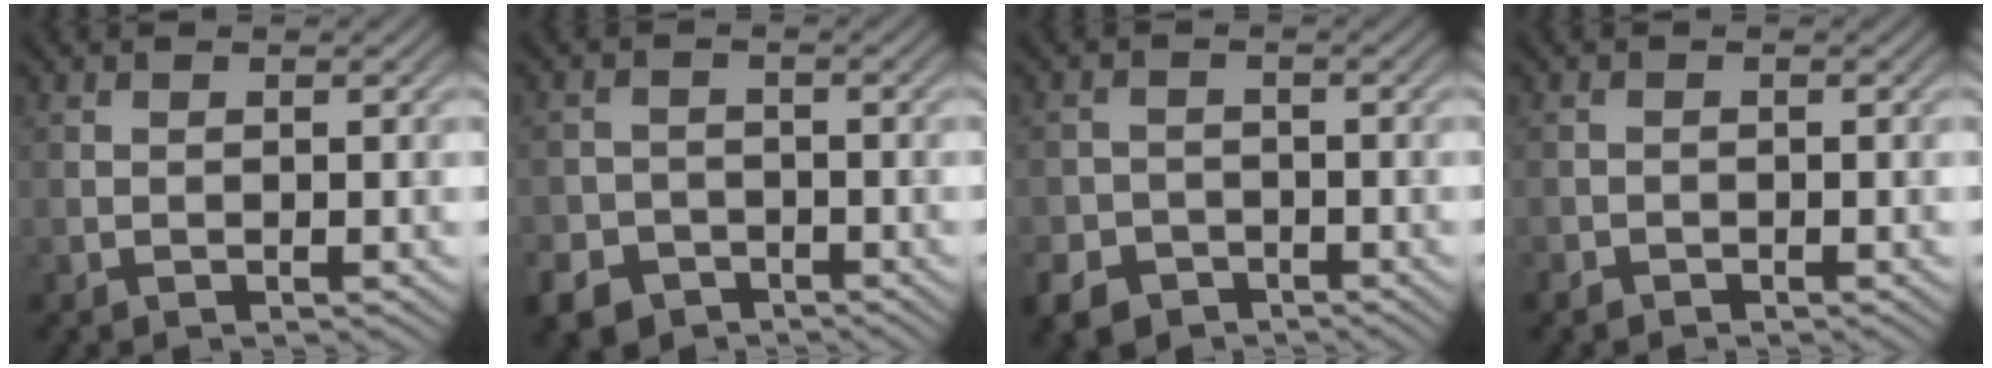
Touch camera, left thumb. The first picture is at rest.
{"total": 5.5, "force": [-3.5, 3.9, 1.5], "torque": [-0.027, -0.006, -0.072]}
{"total": 4.6, "force": [-2.9, 3.2, 1.6], "torque": [-0.035, -0.006, -0.059]}
{"total": 1.0, "force": [-0.8, 0.5, 0.1], "torque": [-0.002, -0.002, -0.018]}